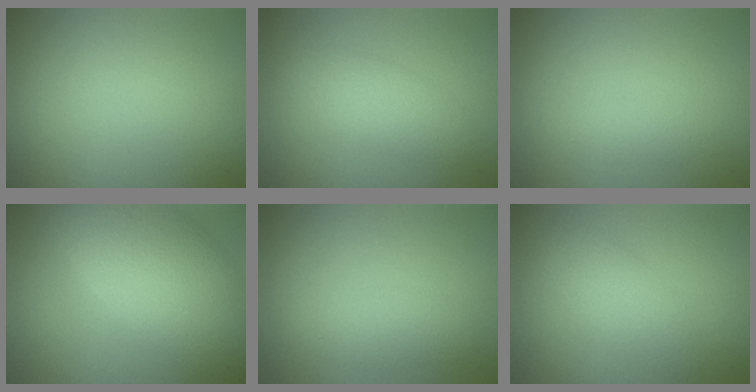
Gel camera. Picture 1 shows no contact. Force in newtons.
{"total": 2.8, "press": 2.8, "slide": 0.1}
{"total": 0.9, "press": 0.9, "slide": 0.0}
{"total": 9.9, "press": 9.9, "slide": 0.7}
{"total": 1.8, "press": 1.8, "slide": 0.0}
{"total": 2.5, "press": 2.5, "slide": 0.0}